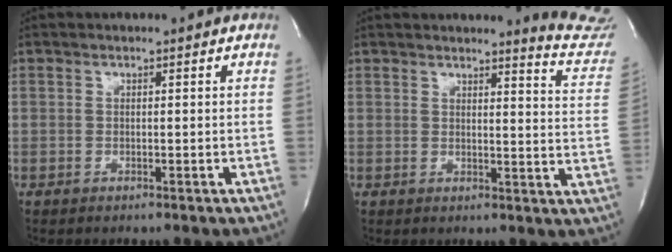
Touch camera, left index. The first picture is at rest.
{"total": 9.7, "force": [9.7, -0.6, 0.9], "torque": [0.003, -0.100, 0.080]}